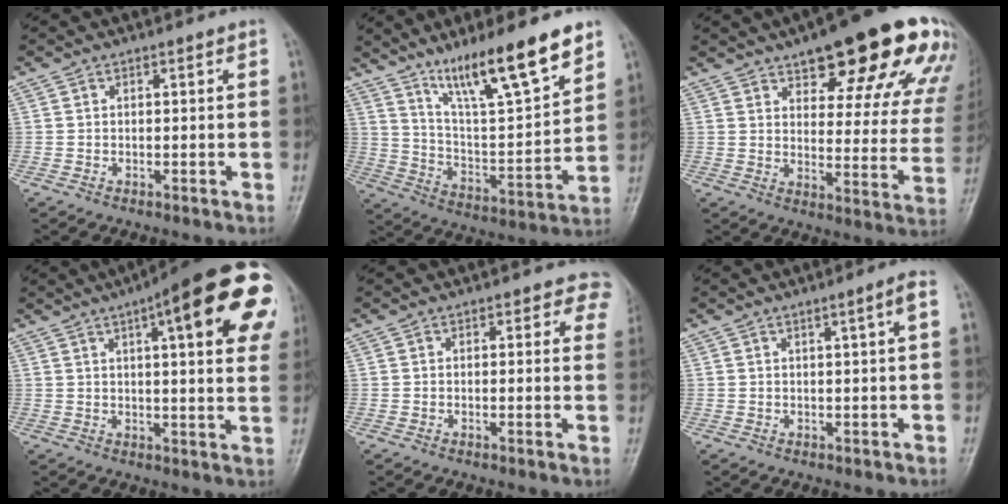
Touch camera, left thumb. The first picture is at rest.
{"total": 18.5, "force": [12.7, 3.1, 13.0], "torque": [-0.194, -0.069, 0.225]}
{"total": 24.5, "force": [15.2, 8.0, 17.5], "torque": [-0.187, -0.045, 0.194]}
{"total": 23.7, "force": [9.3, 6.2, 20.9], "torque": [-0.240, 0.006, 0.116]}
{"total": 4.3, "force": [2.8, 2.6, 2.0], "torque": [0.017, -0.007, 0.014]}
{"total": 2.6, "force": [0.8, -0.3, 2.4], "torque": [-0.040, -0.002, 0.015]}